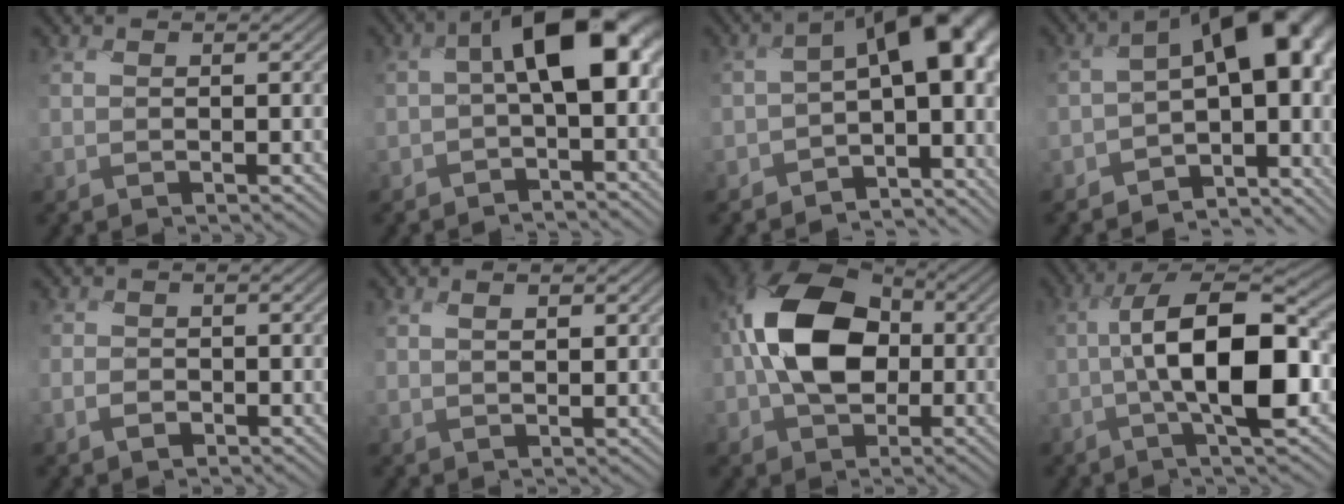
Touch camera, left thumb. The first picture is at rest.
{"total": 9.4, "force": [-0.7, 5.1, 7.8], "torque": [-0.123, 0.002, -0.021]}
{"total": 13.6, "force": [-2.3, 8.2, 10.6], "torque": [-0.167, -0.024, -0.023]}
{"total": 15.0, "force": [-1.6, 8.9, 11.9], "torque": [-0.185, -0.031, 0.008]}
{"total": 1.8, "force": [-1.5, 1.0, -0.1], "torque": [0.007, -0.005, -0.034]}
{"total": 1.6, "force": [0.6, 0.8, 1.3], "torque": [-0.017, -0.002, 0.011]}
{"total": 13.5, "force": [-0.8, 9.5, 9.5], "torque": [-0.193, 0.017, -0.029]}
{"total": 11.6, "force": [-1.6, 4.9, 10.5], "torque": [-0.175, 0.004, -0.035]}